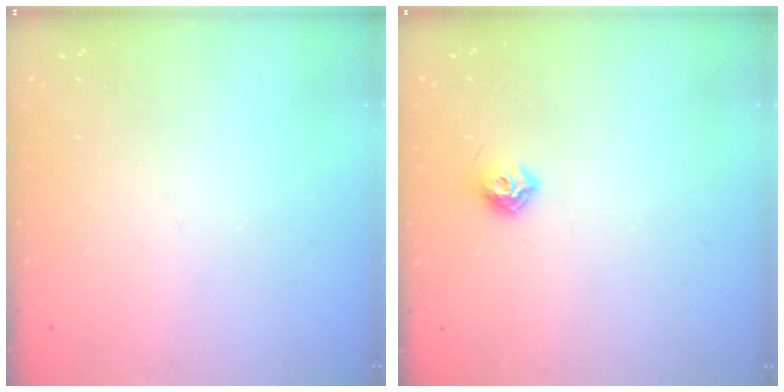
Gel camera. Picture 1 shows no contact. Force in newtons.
{"total": 6.8, "press": 6.7, "slide": 1.1}